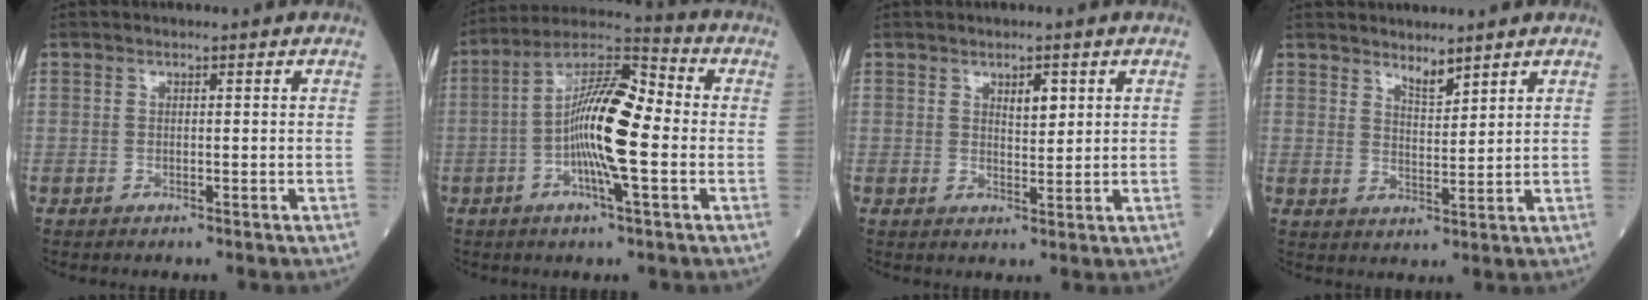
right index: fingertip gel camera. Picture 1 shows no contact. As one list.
[{"total": 13.2, "force": [-1.7, 2.3, 12.8], "torque": [-0.235, 0.019, -0.037]}, {"total": 2.6, "force": [1.3, 0.9, 2.0], "torque": [-0.033, -0.002, 0.023]}, {"total": 2.8, "force": [2.6, 0.3, 1.2], "torque": [-0.025, -0.010, 0.051]}]